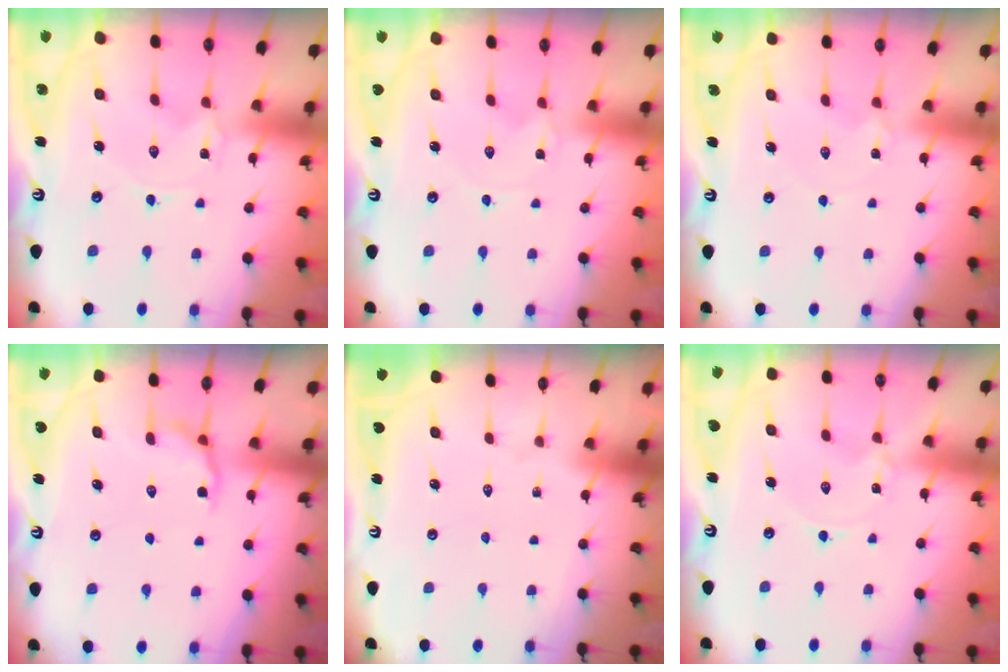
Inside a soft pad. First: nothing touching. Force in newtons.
{"total": 0.0}
{"total": 3.0, "press": 3.0, "slide": 0.5}
{"total": 5.1, "press": 4.7, "slide": 1.9}
{"total": 0.0}
{"total": 0.0}